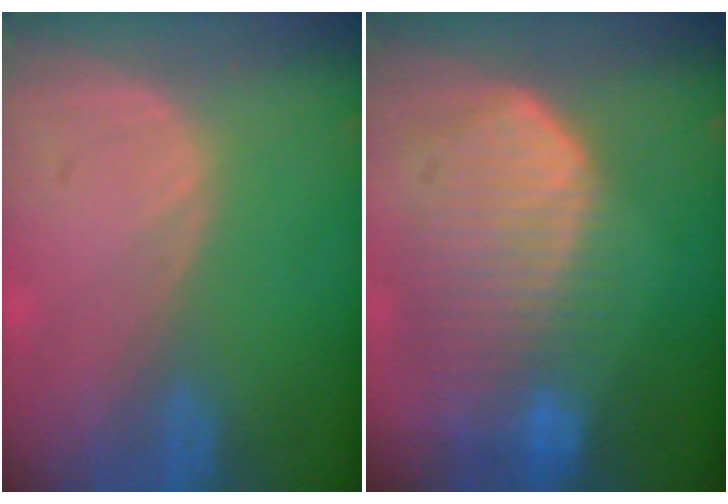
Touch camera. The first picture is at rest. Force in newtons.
{"total": 10.5, "press": 9.2, "slide": 5.1}